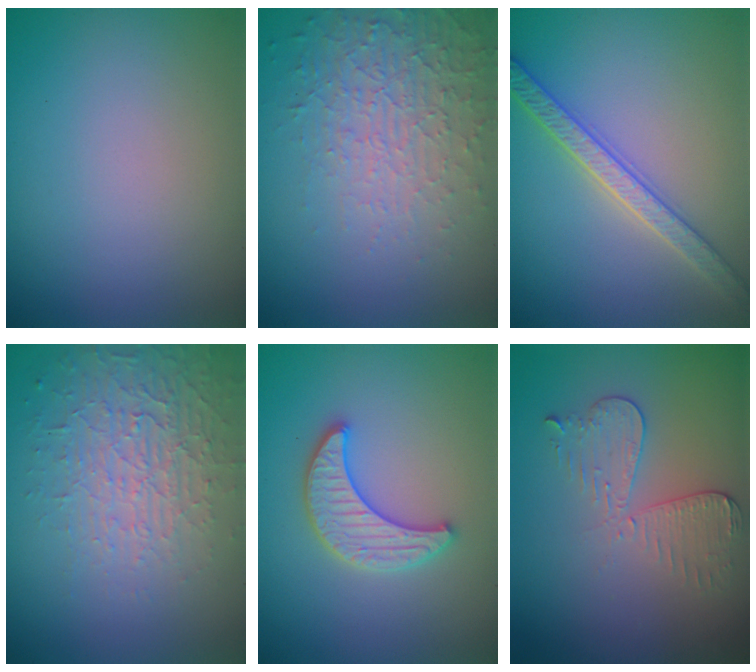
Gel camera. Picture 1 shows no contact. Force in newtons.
{"total": 5.3, "press": 3.4, "slide": 4.1}
{"total": 3.6, "press": 3.5, "slide": 0.7}
{"total": 3.7, "press": 3.4, "slide": 1.5}
{"total": 4.0, "press": 4.0, "slide": 0.7}
{"total": 3.0, "press": 2.7, "slide": 1.2}